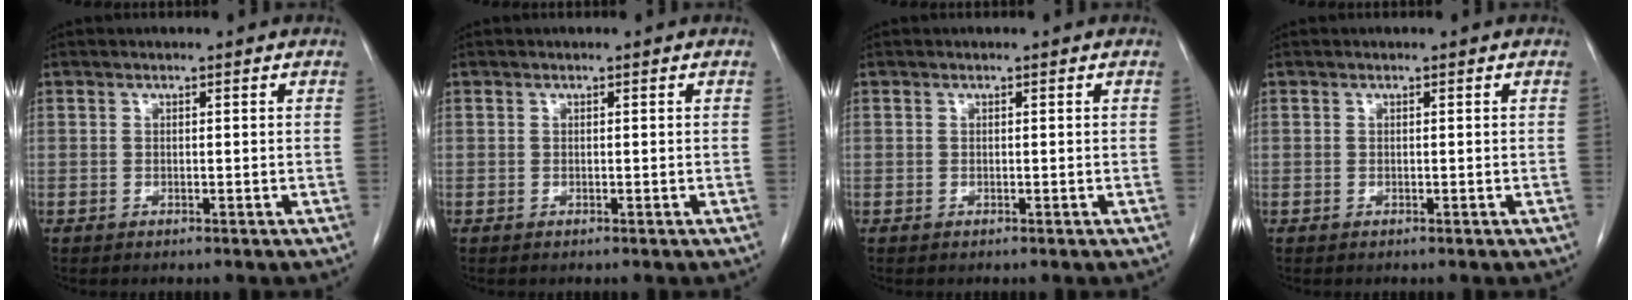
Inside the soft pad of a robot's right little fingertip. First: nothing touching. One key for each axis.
{"total": 0.0}
{"total": 0.0}
{"total": 0.0}